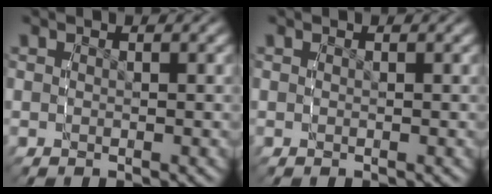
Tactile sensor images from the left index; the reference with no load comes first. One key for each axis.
{"total": 0.0}